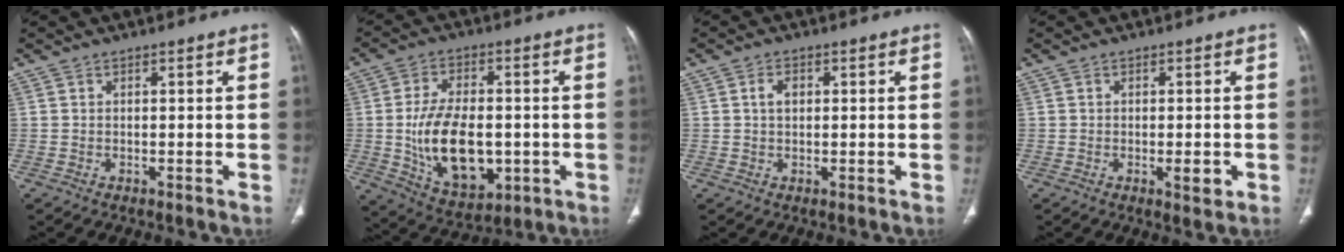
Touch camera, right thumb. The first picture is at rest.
{"total": 16.1, "force": [-1.9, 9.4, 12.9], "torque": [-0.204, -0.003, -0.012]}
{"total": 2.7, "force": [0.6, 1.8, 1.9], "torque": [-0.032, 0.006, 0.010]}
{"total": 2.8, "force": [-0.8, 0.9, 2.5], "torque": [-0.031, -0.003, -0.008]}